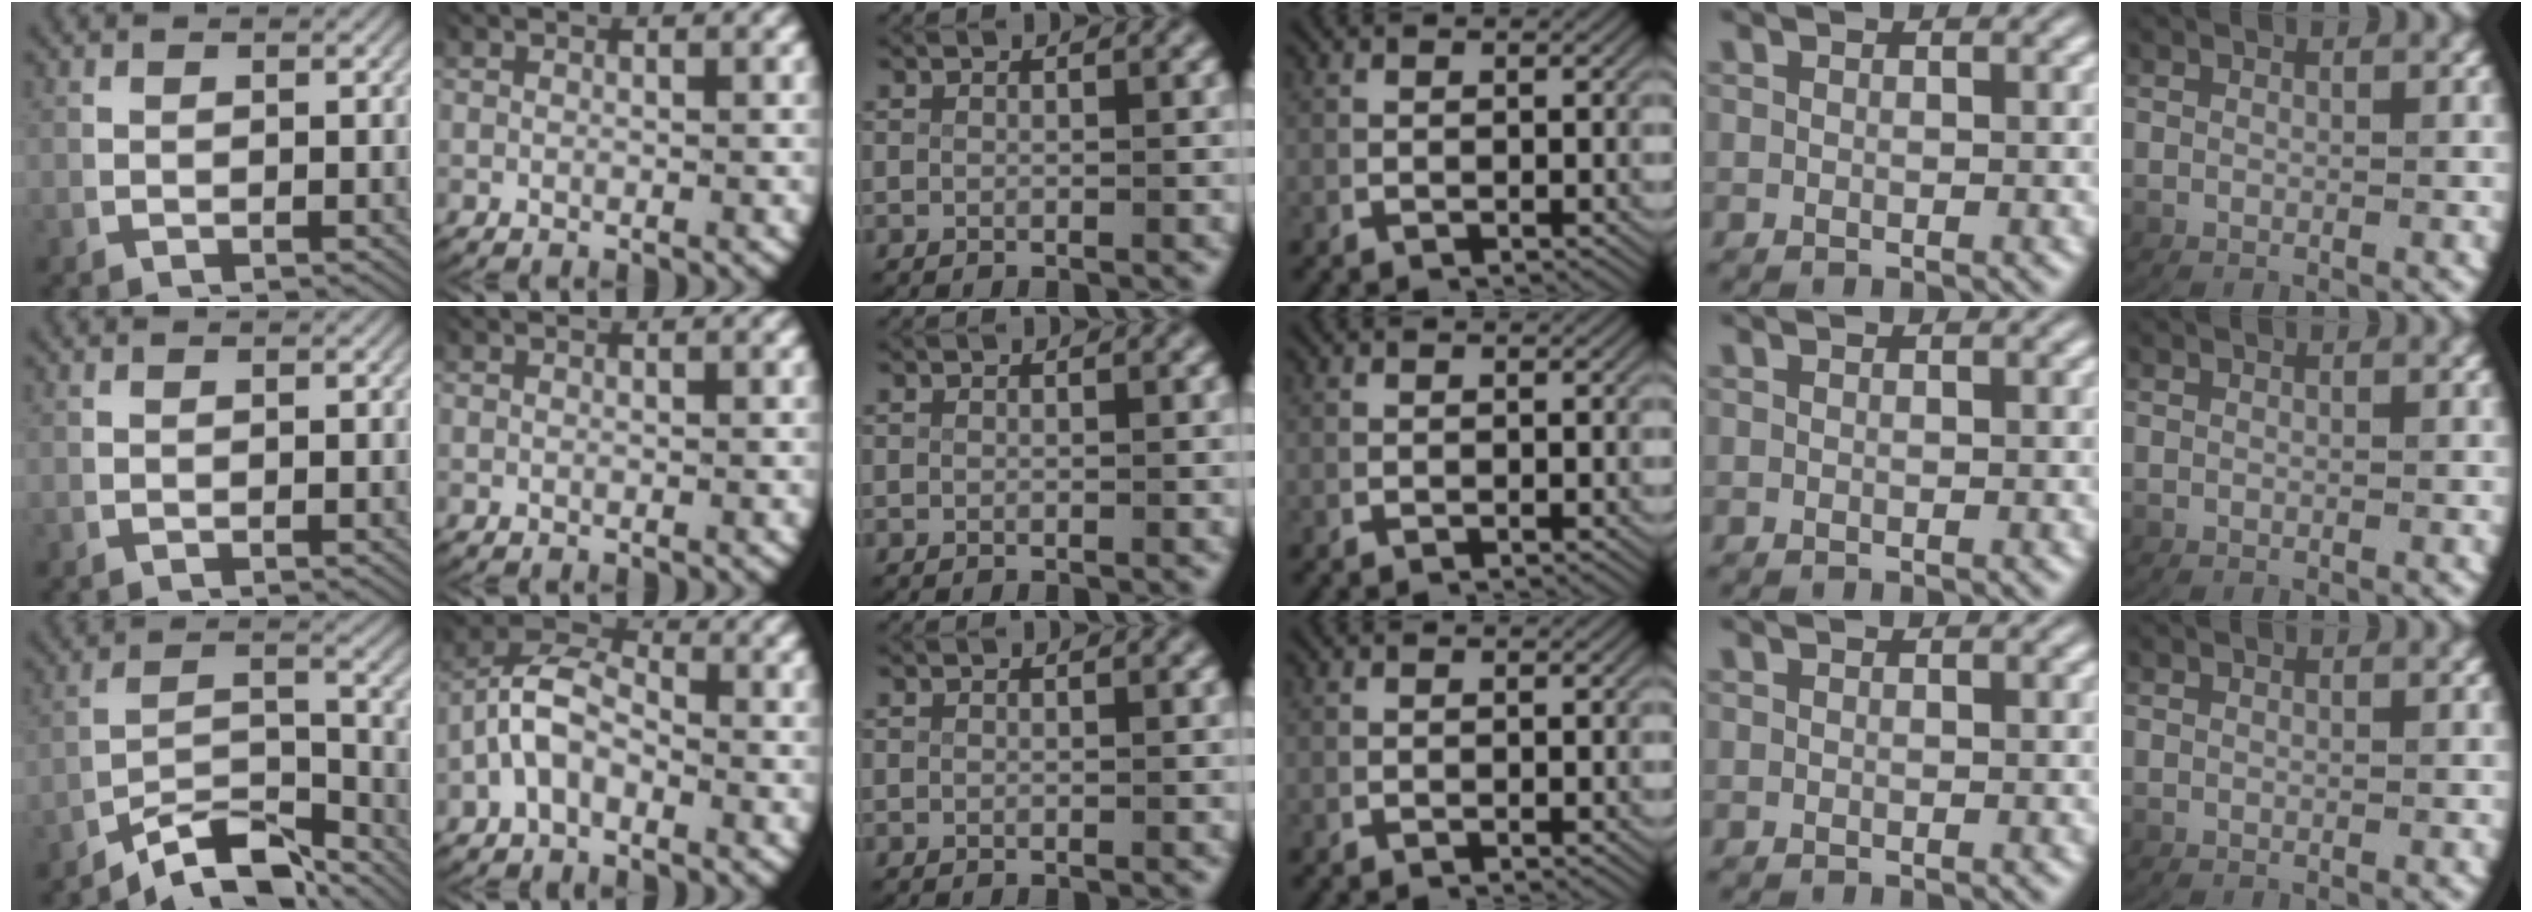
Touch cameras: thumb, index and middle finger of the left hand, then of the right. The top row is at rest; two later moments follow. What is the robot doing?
{"motion": "lift_and_place", "object": "key"}